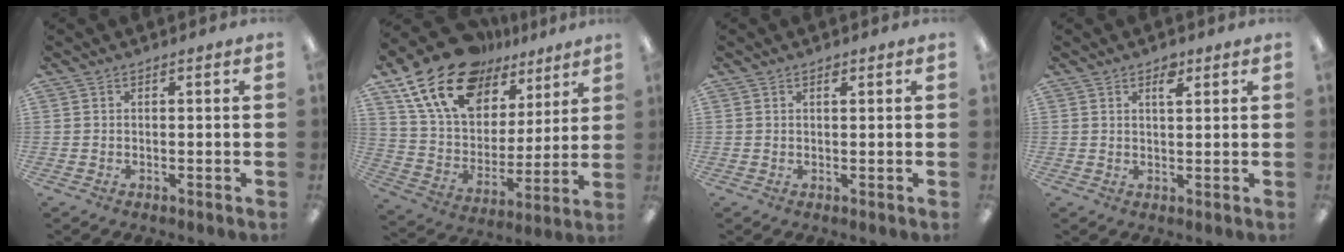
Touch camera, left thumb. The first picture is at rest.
{"total": 20.1, "force": [13.4, 11.5, 9.7], "torque": [-0.188, -0.068, 0.247]}
{"total": 0.8, "force": [0.6, 0.4, 0.3], "torque": [0.002, -0.002, 0.008]}
{"total": 3.1, "force": [2.1, 1.4, 1.9], "torque": [-0.018, -0.009, 0.032]}